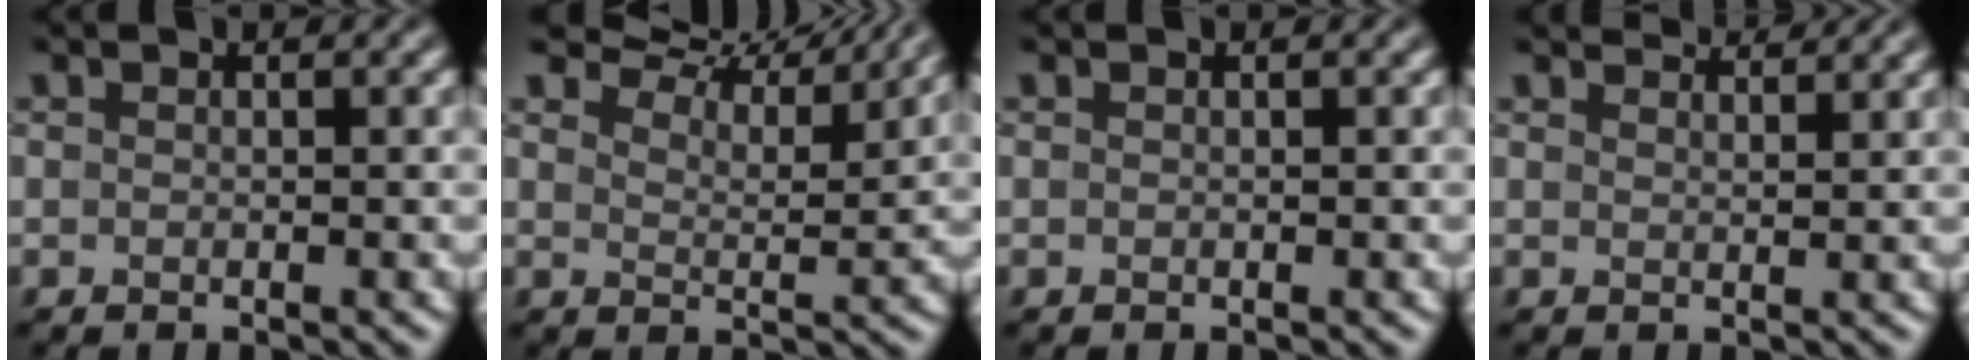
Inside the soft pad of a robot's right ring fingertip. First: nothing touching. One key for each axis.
{"total": 9.4, "fx": 8.7, "fy": 1.8, "fz": 3.2, "tx": -0.058, "ty": 0.006, "tz": 0.105}
{"total": 0.0}
{"total": 3.4, "fx": 3.3, "fy": 0.4, "fz": 1.0, "tx": -0.008, "ty": 0.003, "tz": 0.038}